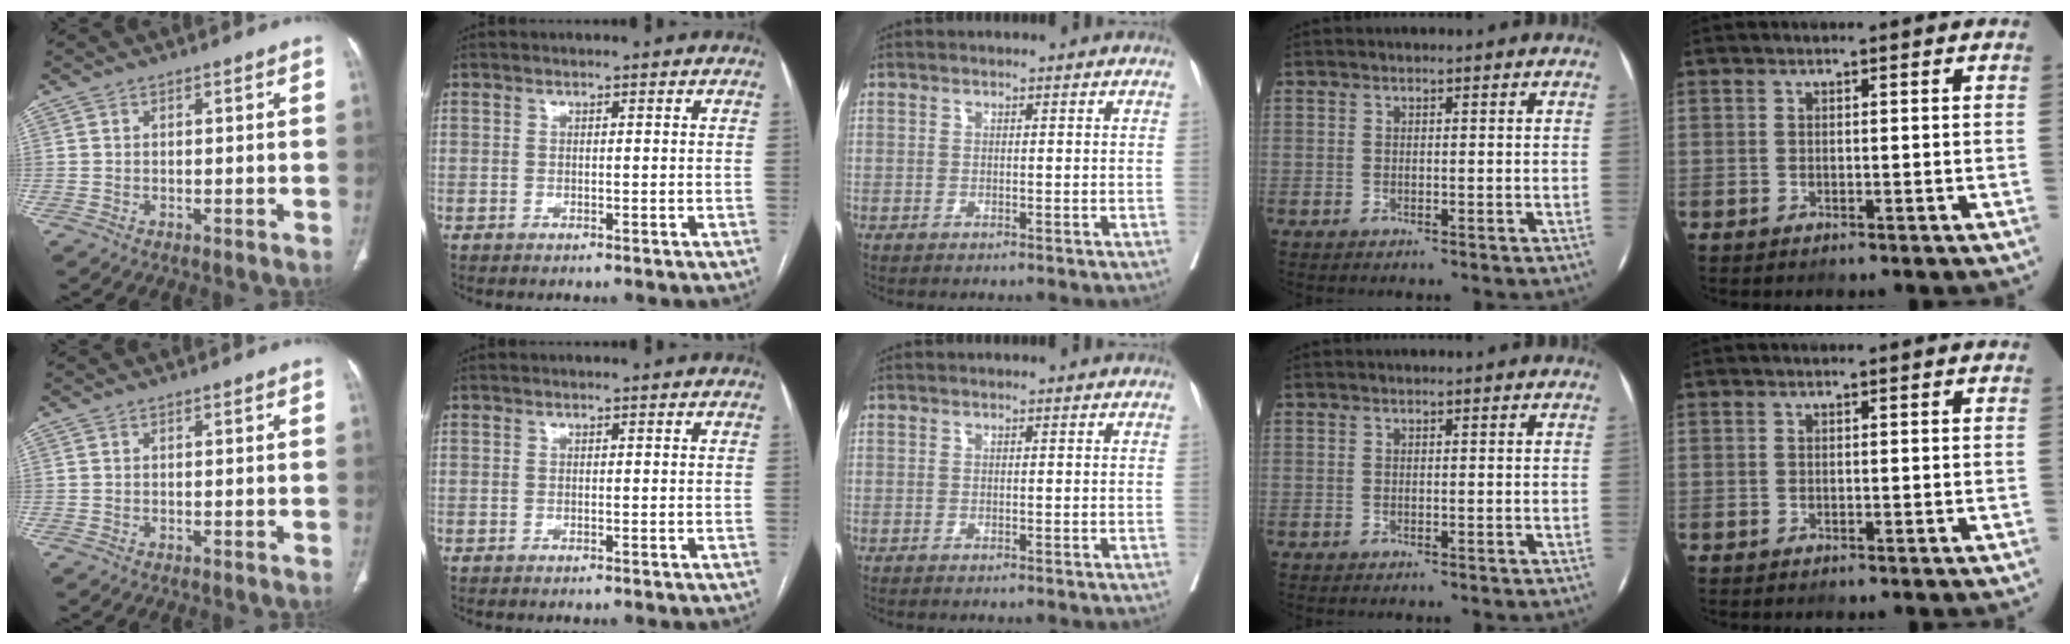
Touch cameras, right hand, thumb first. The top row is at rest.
{}